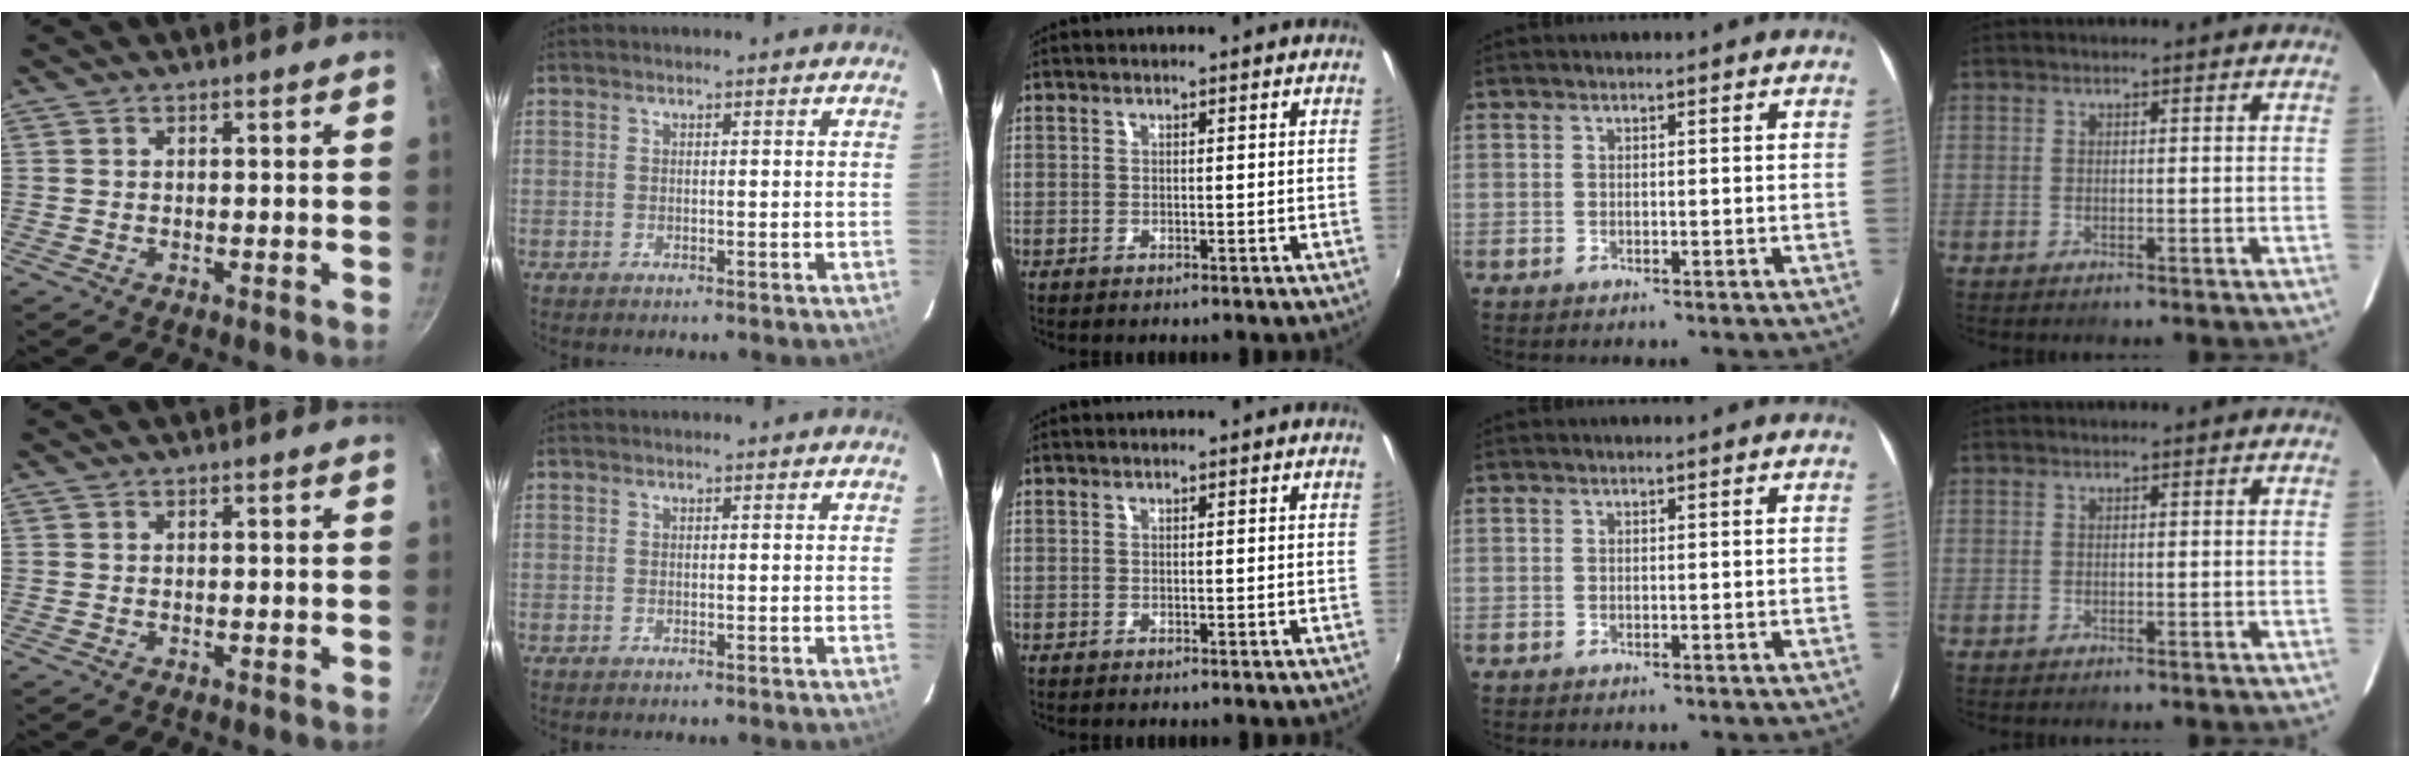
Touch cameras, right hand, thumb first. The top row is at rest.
{}